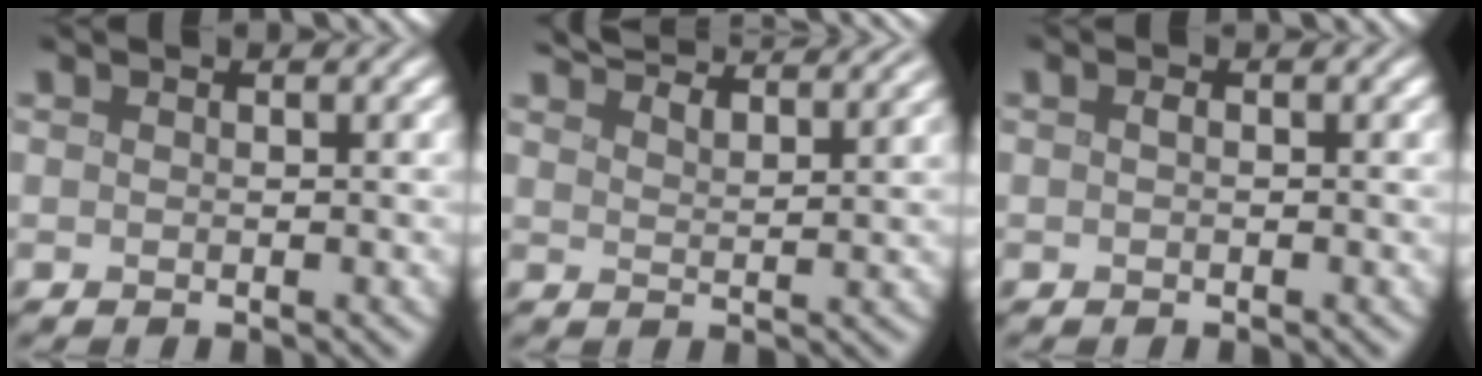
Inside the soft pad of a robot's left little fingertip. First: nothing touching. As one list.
[{"total": 6.9, "force": [6.1, 1.4, 2.8], "torque": [-0.034, 0.022, 0.071]}, {"total": 0.6, "force": [0.0, 0.3, 0.6], "torque": [-0.013, 0.003, 0.001]}]